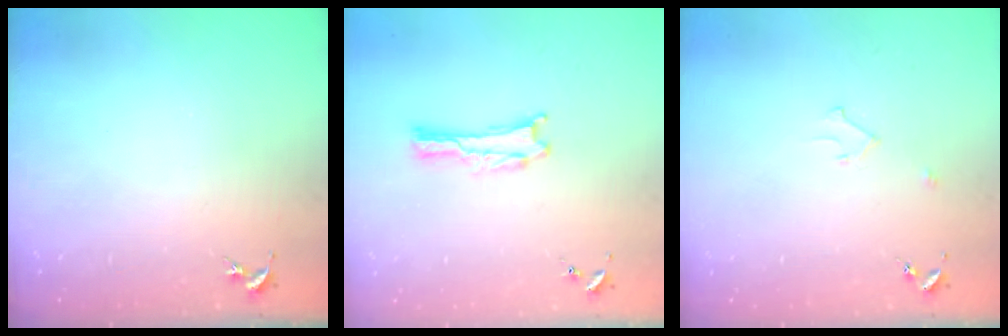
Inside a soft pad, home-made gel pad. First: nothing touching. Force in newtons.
{"total": 0.0}
{"total": 2.2, "press": 2.2, "slide": 0.2}